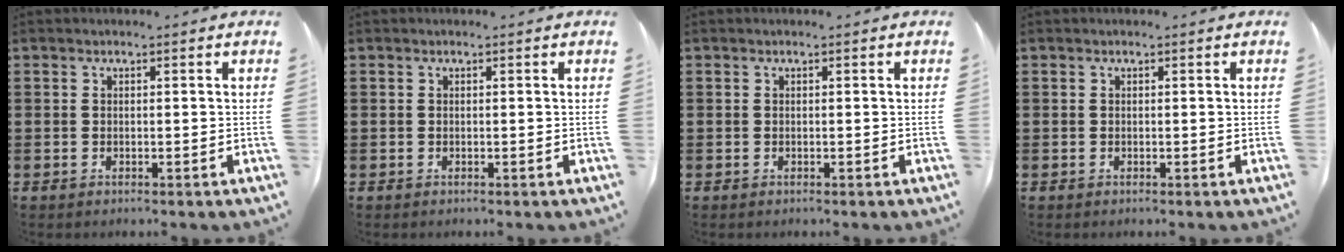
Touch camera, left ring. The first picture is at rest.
{"total": 0.0}
{"total": 0.0}
{"total": 0.0}